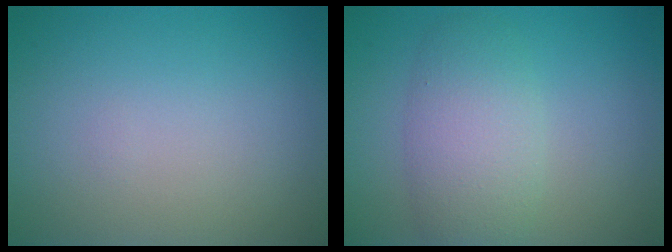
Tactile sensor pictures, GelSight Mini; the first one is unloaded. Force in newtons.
{"total": 4.5, "press": 4.5, "slide": 0.2}